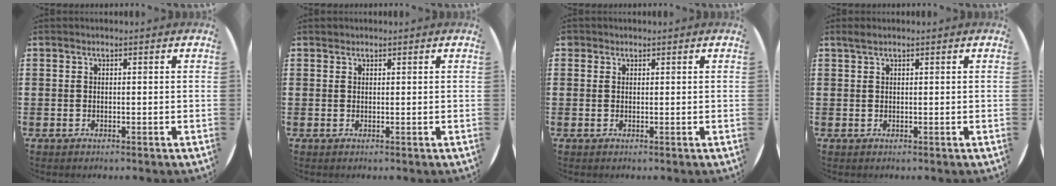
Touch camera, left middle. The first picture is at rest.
{"total": 0.5, "force": [0.5, 0.2, -0.2], "torque": [0.004, 0.004, 0.009]}
{"total": 0.6, "force": [0.5, 0.4, -0.1], "torque": [0.003, 0.003, 0.009]}
{"total": 0.7, "force": [0.7, 0.2, 0.2], "torque": [-0.005, 0.002, 0.012]}